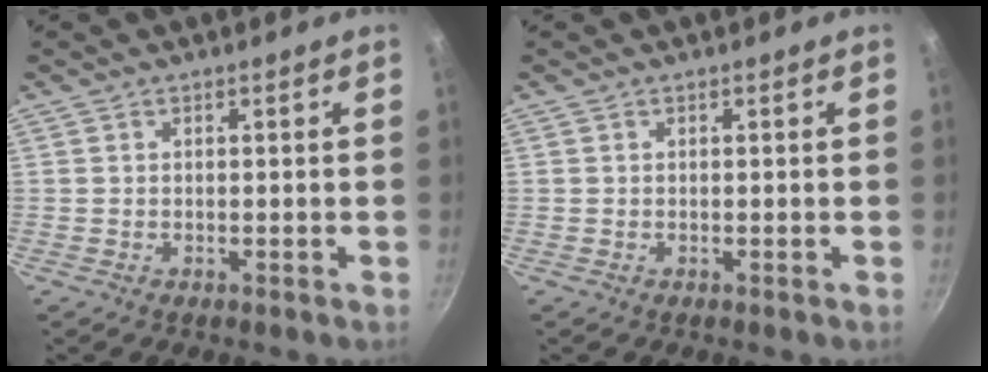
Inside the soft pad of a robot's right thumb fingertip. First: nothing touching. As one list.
[{"total": 0.0}]